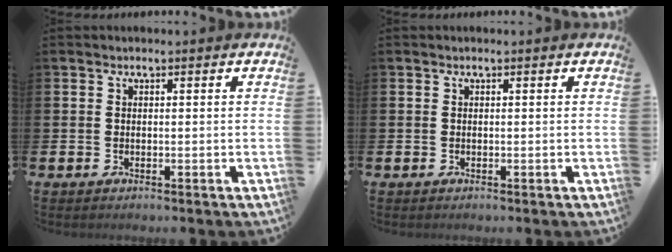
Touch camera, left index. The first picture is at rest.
{"total": 0.0}